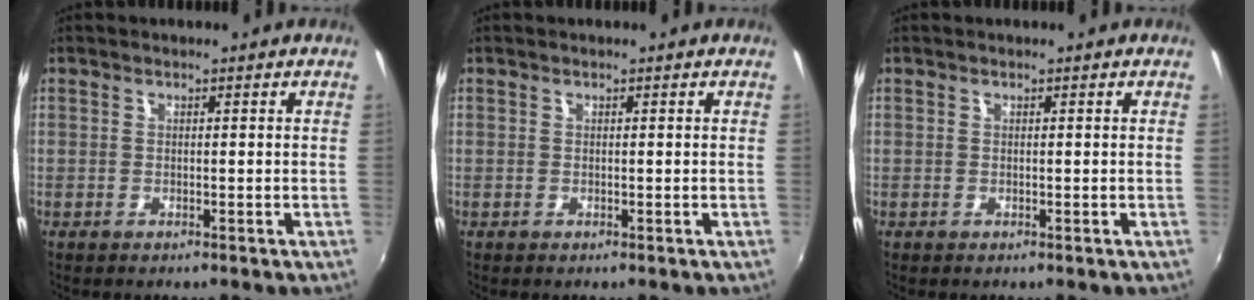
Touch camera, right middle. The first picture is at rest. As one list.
[{"total": 0.0}, {"total": 0.0}]